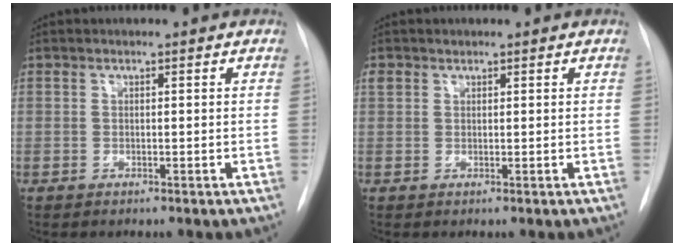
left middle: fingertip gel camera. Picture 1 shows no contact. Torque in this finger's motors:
{"motor_torque": [0.05, -0.03, -0.01, 0.00]}